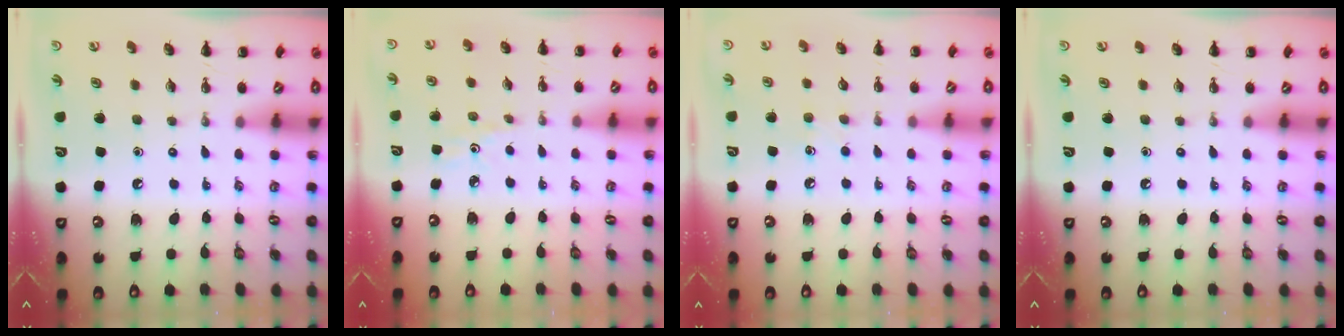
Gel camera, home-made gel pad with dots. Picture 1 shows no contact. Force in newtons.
{"total": 2.0, "press": 1.9, "slide": 0.7}
{"total": 4.4, "press": 4.2, "slide": 1.2}
{"total": 0.0}